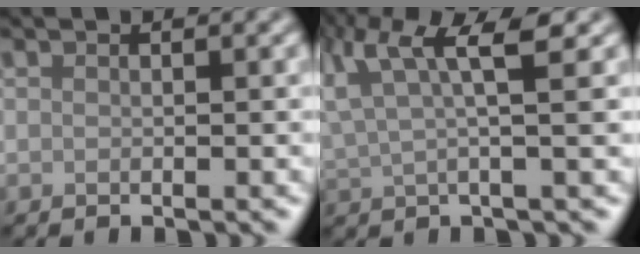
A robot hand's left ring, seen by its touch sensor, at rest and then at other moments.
{"total": 6.2, "force": [3.0, 1.3, 5.2], "torque": [-0.110, 0.010, 0.060]}